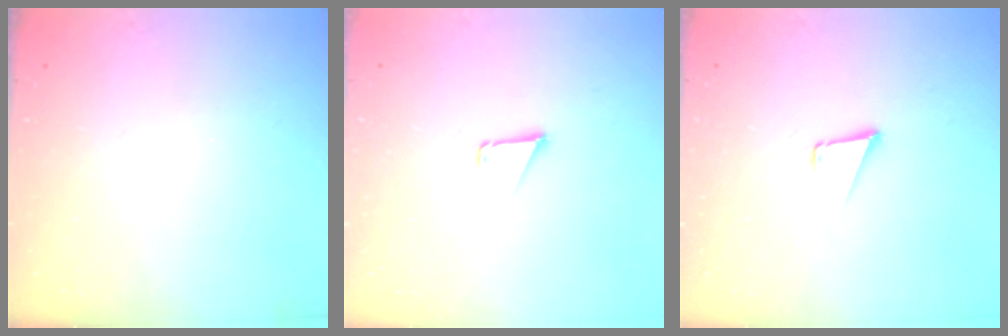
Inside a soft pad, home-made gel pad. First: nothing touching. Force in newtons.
{"total": 1.3, "press": 1.3, "slide": 0.1}
{"total": 1.7, "press": 1.7, "slide": 0.1}